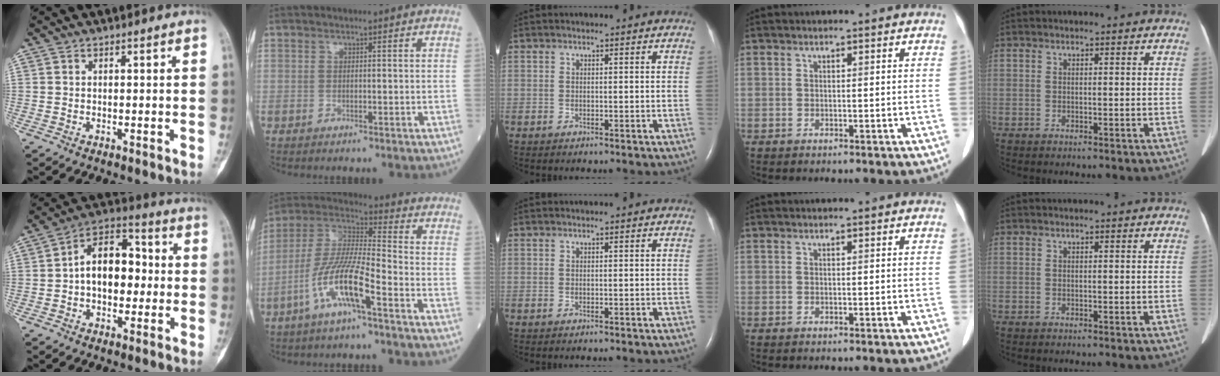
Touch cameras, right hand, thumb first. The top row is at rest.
{"thumb": {"total": 12.5, "force": [-0.2, 8.2, 9.4], "torque": [-0.115, 0.037, -0.016]}, "index": {"total": 11.8, "force": [-5.6, 1.3, 10.4], "torque": [-0.215, 0.001, -0.113]}}